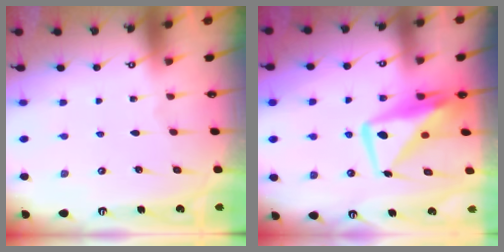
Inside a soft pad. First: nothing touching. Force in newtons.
{"total": 11.8, "press": 11.7, "slide": 0.9}